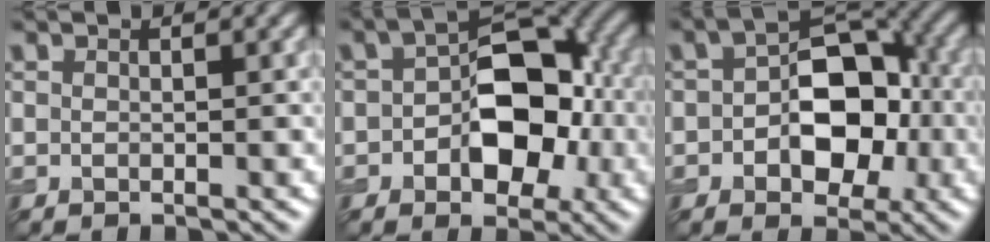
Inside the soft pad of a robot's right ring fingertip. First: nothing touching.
{"total": 7.9, "force": [-0.9, 4.9, 6.2], "torque": [-0.086, 0.016, -0.018]}
{"total": 7.4, "force": [-0.7, 4.9, 5.6], "torque": [-0.076, 0.013, -0.013]}